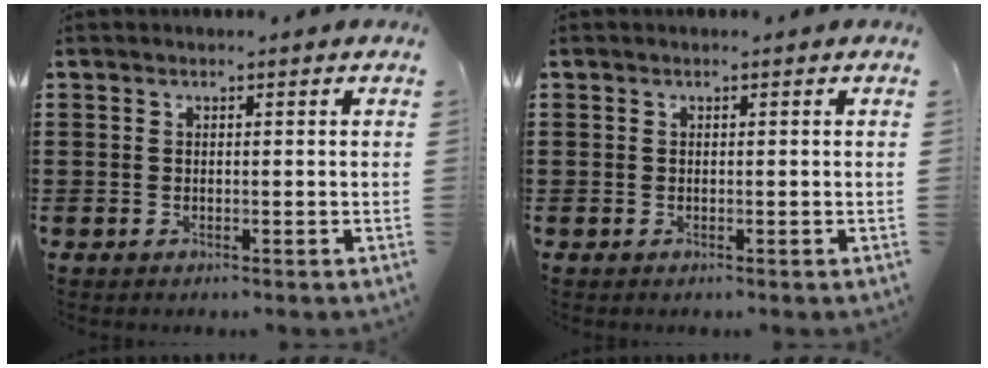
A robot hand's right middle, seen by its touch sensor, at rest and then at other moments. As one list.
[{"total": 0.0}]